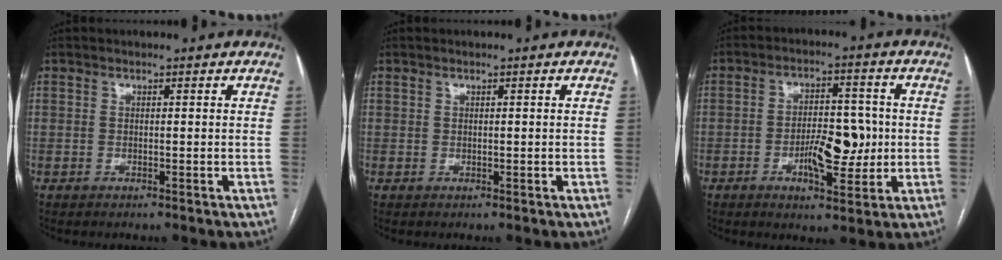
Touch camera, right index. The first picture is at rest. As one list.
[{"total": 0.0}, {"total": 8.6, "force": [-1.6, 3.4, 7.7], "torque": [-0.126, 0.009, -0.021]}]